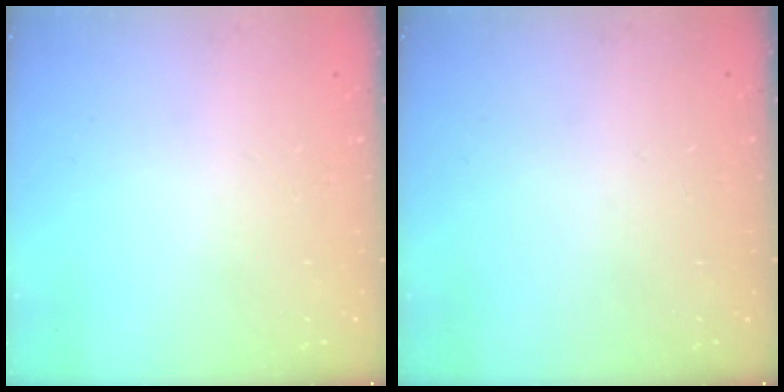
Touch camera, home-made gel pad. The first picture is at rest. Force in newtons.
{"total": 0.0}